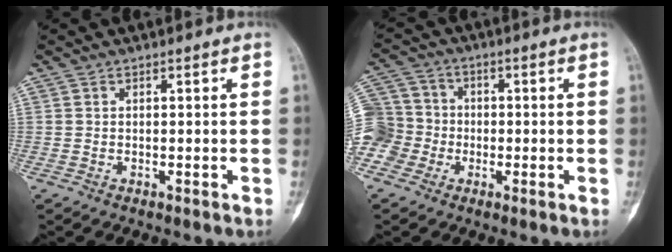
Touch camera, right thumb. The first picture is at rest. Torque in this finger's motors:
{"motor_torque": [1.63, 1.15, 0.60, -0.49, 0.12]}